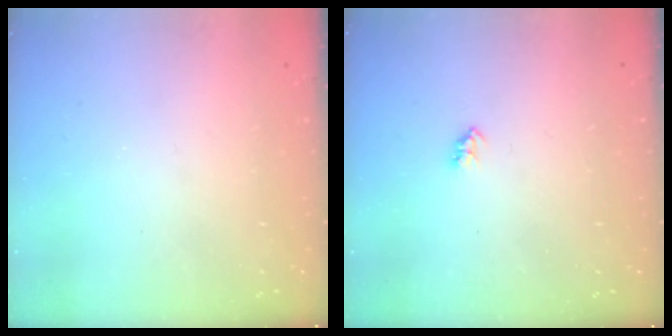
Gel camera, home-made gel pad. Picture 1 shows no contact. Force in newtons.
{"total": 2.1, "press": 2.1, "slide": 0.4}